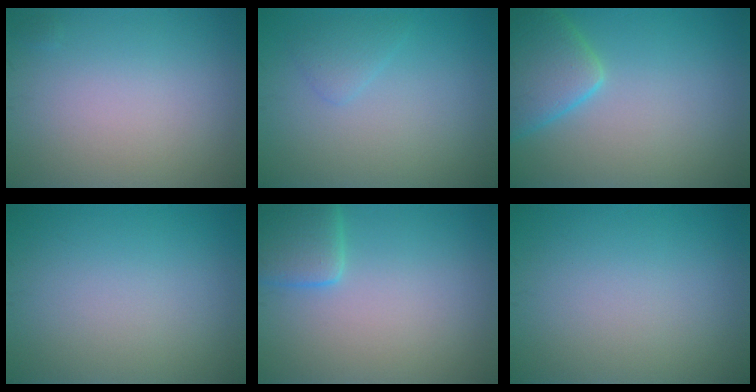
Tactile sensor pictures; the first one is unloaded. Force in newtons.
{"total": 1.4, "press": 1.4, "slide": 0.1}
{"total": 5.0, "press": 5.0, "slide": 0.4}
{"total": 0.0}
{"total": 3.4, "press": 3.4, "slide": 0.3}
{"total": 0.0}